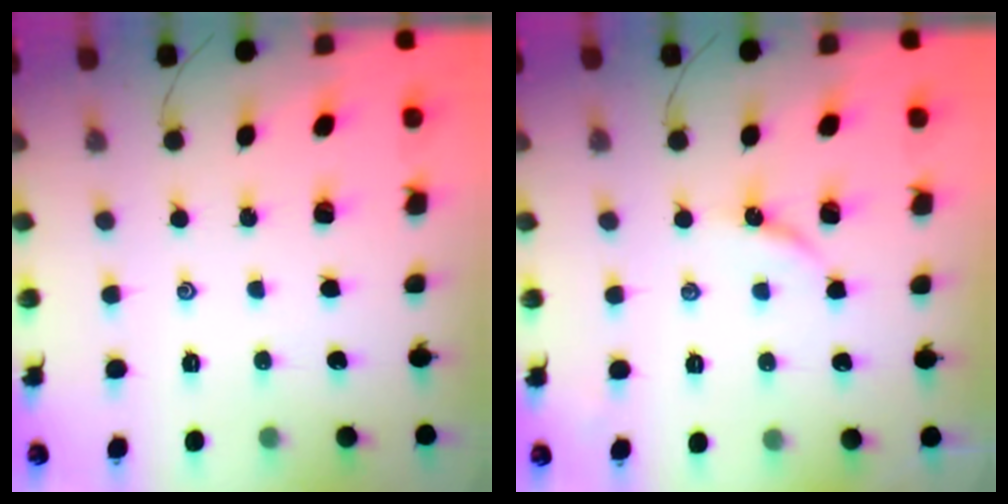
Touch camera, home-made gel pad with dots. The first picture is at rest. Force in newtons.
{"total": 5.6, "press": 5.6, "slide": 0.6}